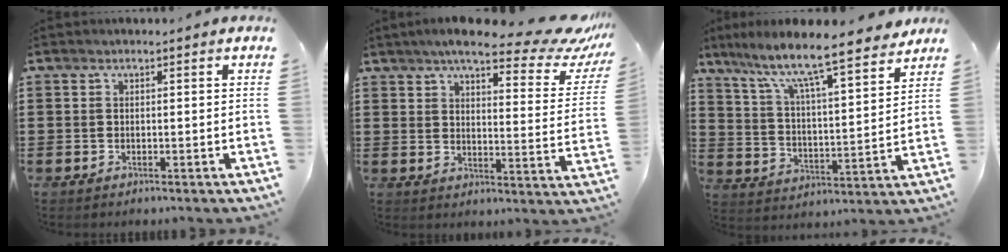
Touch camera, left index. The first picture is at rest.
{"total": 9.6, "force": [7.6, 1.7, 5.6], "torque": [-0.104, -0.041, 0.126]}
{"total": 9.2, "force": [7.8, 0.8, 4.8], "torque": [-0.125, -0.049, 0.127]}